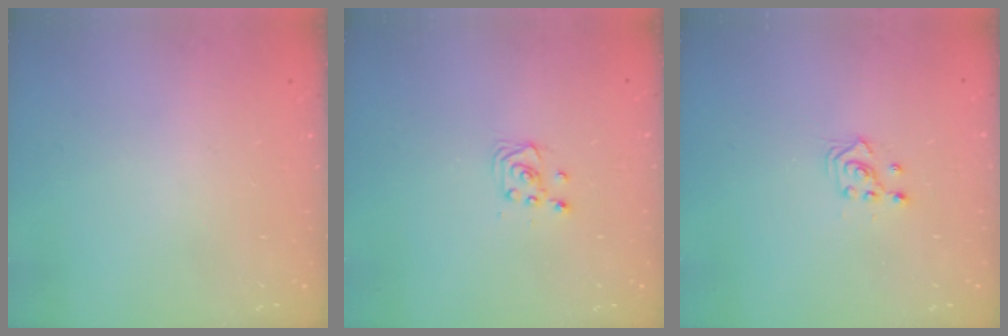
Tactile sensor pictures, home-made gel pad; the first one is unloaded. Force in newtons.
{"total": 2.9, "press": 2.9, "slide": 0.4}
{"total": 2.9, "press": 2.9, "slide": 0.2}